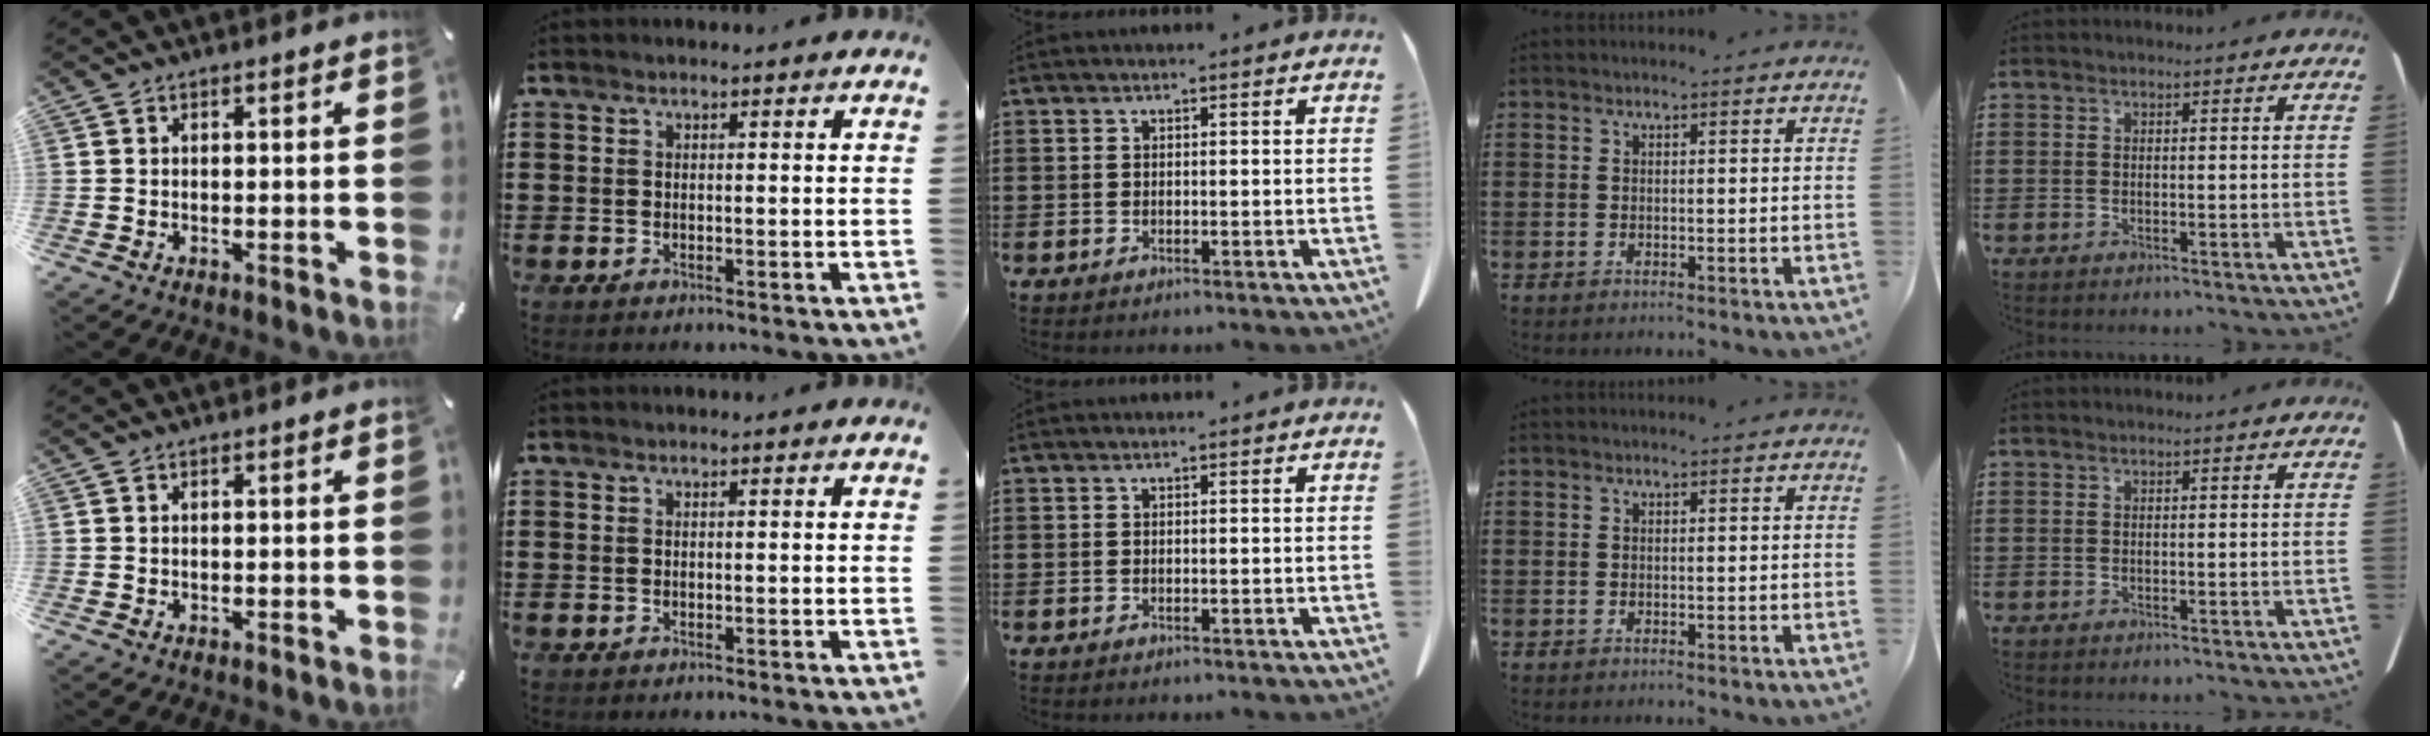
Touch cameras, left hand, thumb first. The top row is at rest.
{}